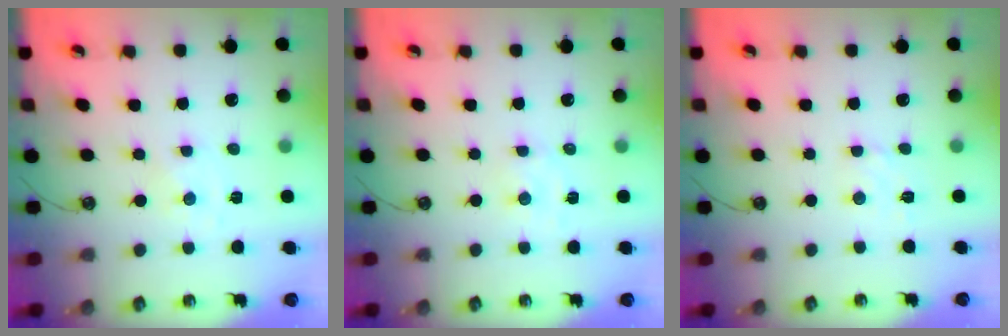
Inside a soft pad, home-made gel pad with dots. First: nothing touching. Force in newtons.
{"total": 1.9, "press": 1.9, "slide": 0.3}
{"total": 2.9, "press": 2.9, "slide": 0.7}